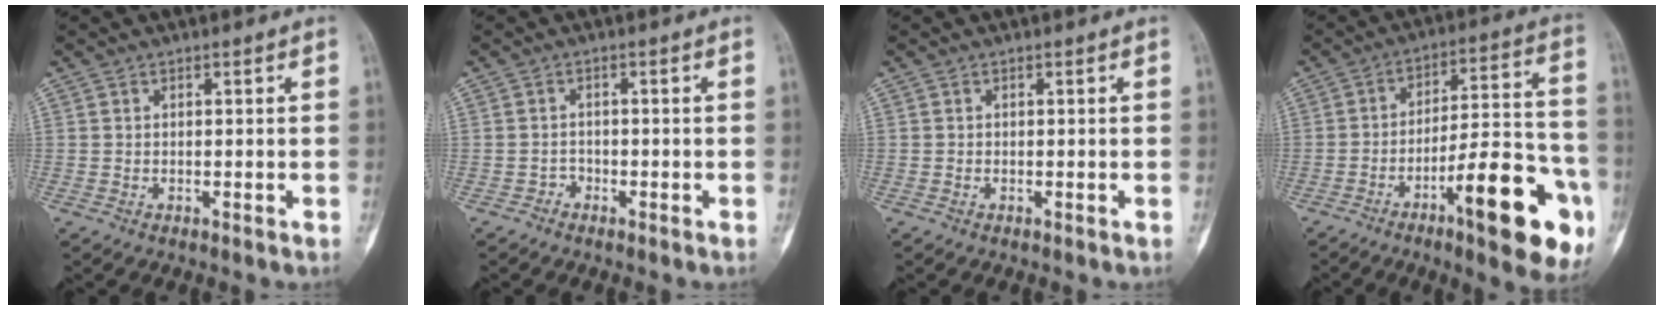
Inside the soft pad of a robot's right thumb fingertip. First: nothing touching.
{"total": 1.3, "force": [-0.9, 0.9, 0.0], "torque": [0.005, 0.005, -0.023]}
{"total": 0.0}
{"total": 21.5, "force": [-9.4, 5.6, 18.5], "torque": [-0.230, 0.052, -0.135]}